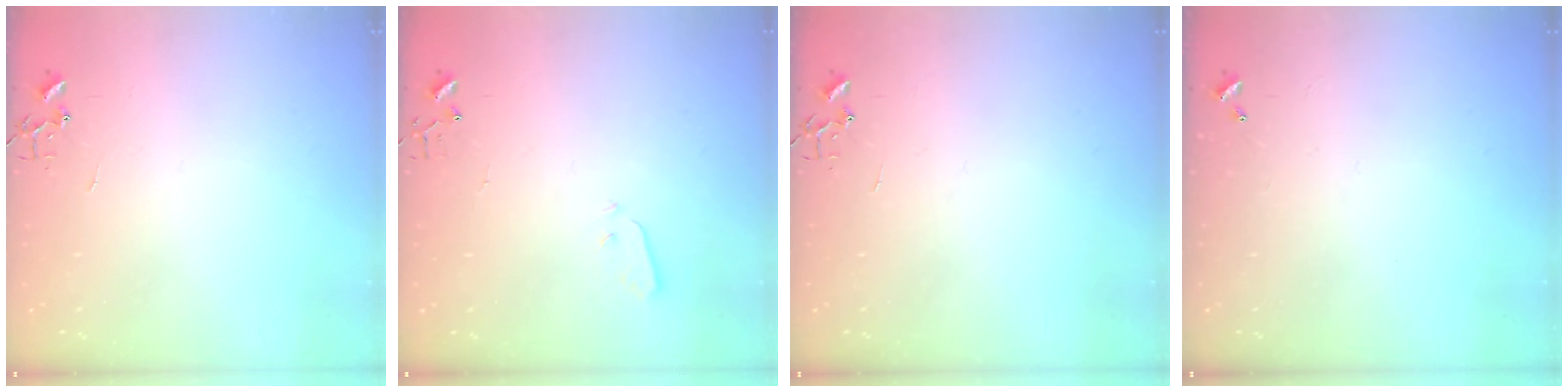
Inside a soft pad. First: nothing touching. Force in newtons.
{"total": 3.0, "press": 3.0, "slide": 0.3}
{"total": 0.0}
{"total": 0.0}